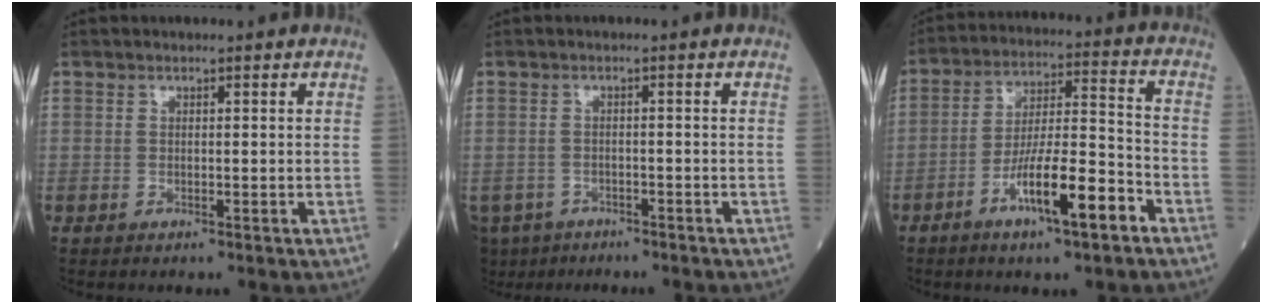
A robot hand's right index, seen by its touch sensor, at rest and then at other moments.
{"total": 6.9, "force": [-5.7, 3.6, 1.4], "torque": [-0.029, -0.010, -0.090]}
{"total": 11.7, "force": [-6.0, 1.6, 10.0], "torque": [-0.172, 0.002, -0.105]}